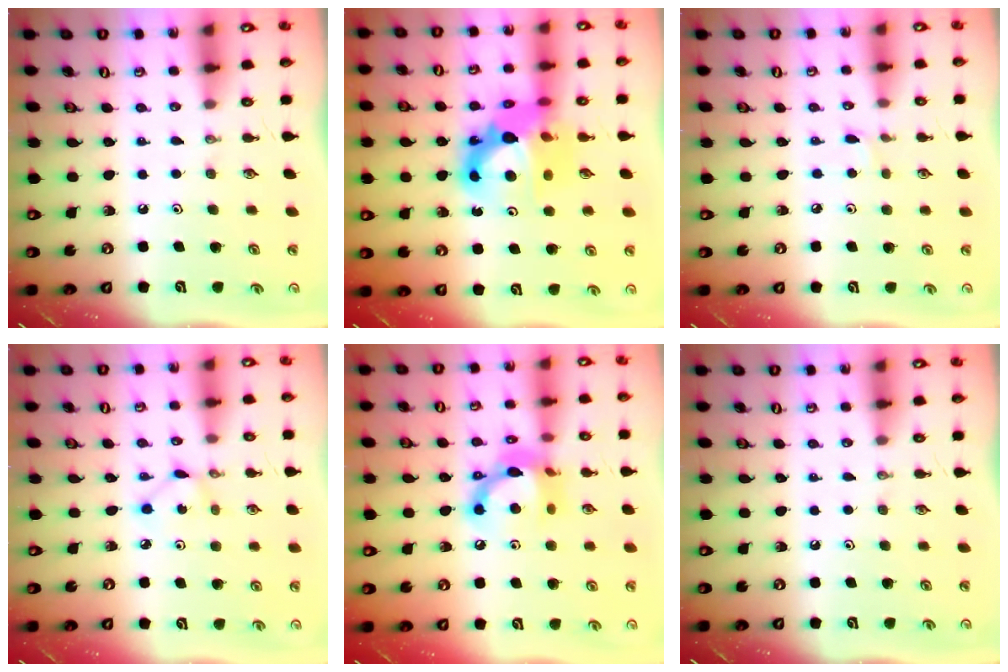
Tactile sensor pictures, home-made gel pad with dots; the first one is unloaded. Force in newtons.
{"total": 14.0, "press": 13.9, "slide": 1.7}
{"total": 1.9, "press": 1.9, "slide": 0.2}
{"total": 1.7, "press": 1.7, "slide": 0.1}
{"total": 12.7, "press": 12.7, "slide": 0.6}
{"total": 0.0}